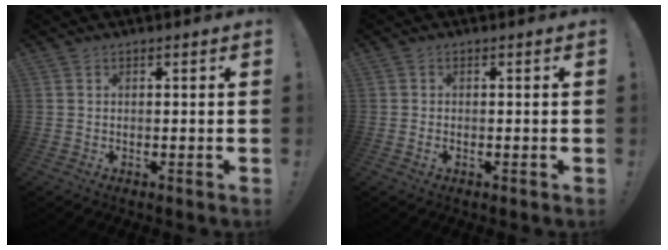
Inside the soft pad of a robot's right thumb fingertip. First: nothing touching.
{"total": 0.8, "force": [-0.4, 0.5, 0.4], "torque": [-0.006, 0.002, -0.007]}